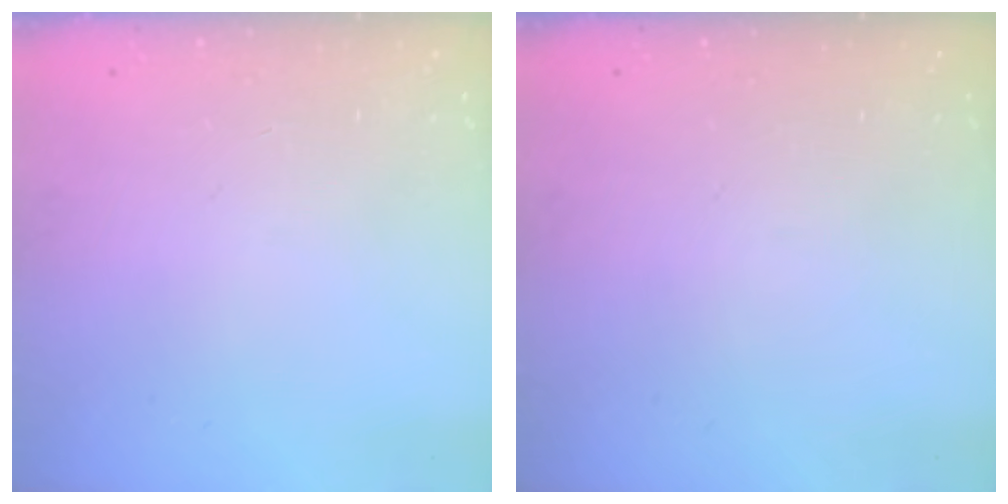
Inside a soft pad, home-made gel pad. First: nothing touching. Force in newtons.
{"total": 0.0}